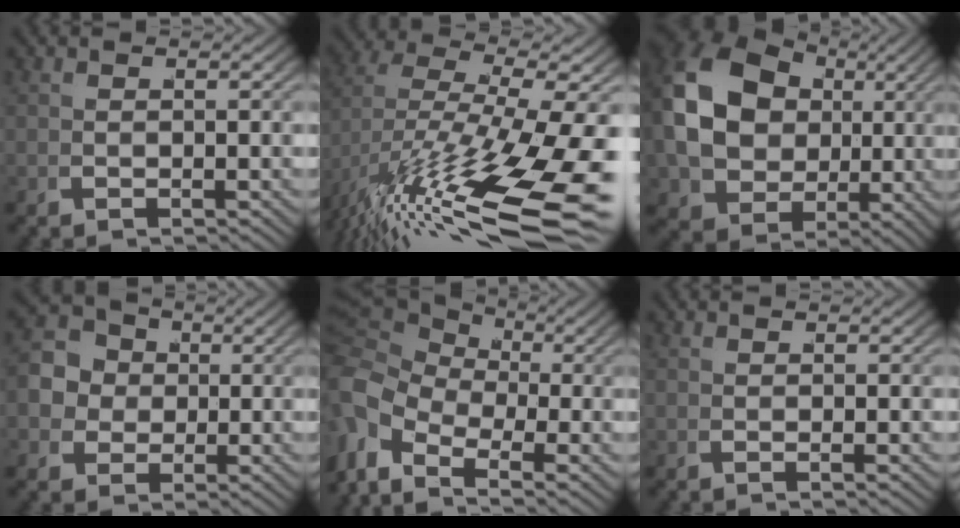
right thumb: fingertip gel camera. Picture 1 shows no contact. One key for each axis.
{"total": 11.3, "fx": -3.8, "fy": 4.3, "fz": 9.7, "tx": -0.182, "ty": -0.039, "tz": -0.036}
{"total": 14.6, "fx": 1.1, "fy": 11.5, "fz": 8.9, "tx": -0.232, "ty": -0.052, "tz": 0.028}
{"total": 8.9, "fx": 0.8, "fy": 7.5, "fz": 4.7, "tx": -0.100, "ty": -0.016, "tz": 0.001}
{"total": 6.2, "fx": -0.2, "fy": 3.9, "fz": 4.8, "tx": -0.078, "ty": -0.003, "tz": -0.012}
{"total": 0.7, "fx": 0.4, "fy": -0.6, "fz": 0.0, "tx": 0.003, "ty": 0.006, "tz": 0.003}